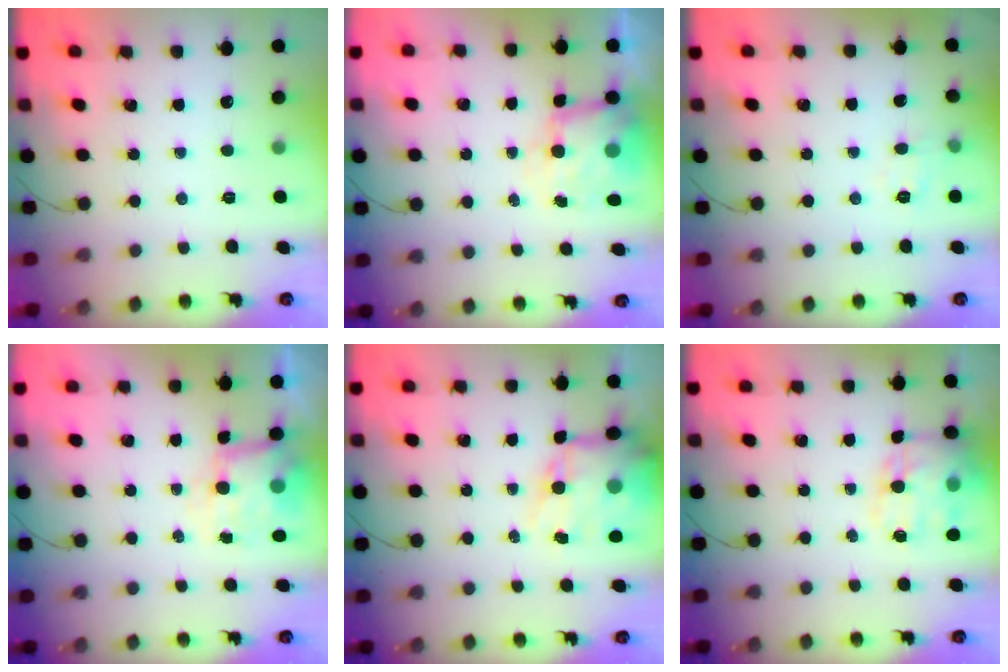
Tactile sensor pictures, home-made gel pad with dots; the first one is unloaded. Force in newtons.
{"total": 7.4, "press": 7.3, "slide": 0.9}
{"total": 4.4, "press": 4.2, "slide": 1.3}
{"total": 8.1, "press": 8.0, "slide": 1.7}
{"total": 14.9, "press": 14.5, "slide": 3.6}
{"total": 16.1, "press": 15.7, "slide": 3.9}